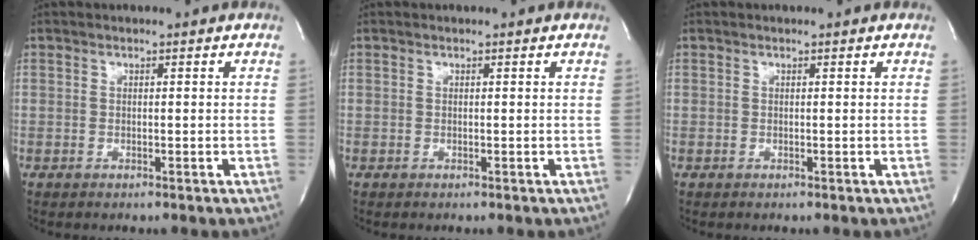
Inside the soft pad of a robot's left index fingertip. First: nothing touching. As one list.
[{"total": 0.0}, {"total": 0.0}]